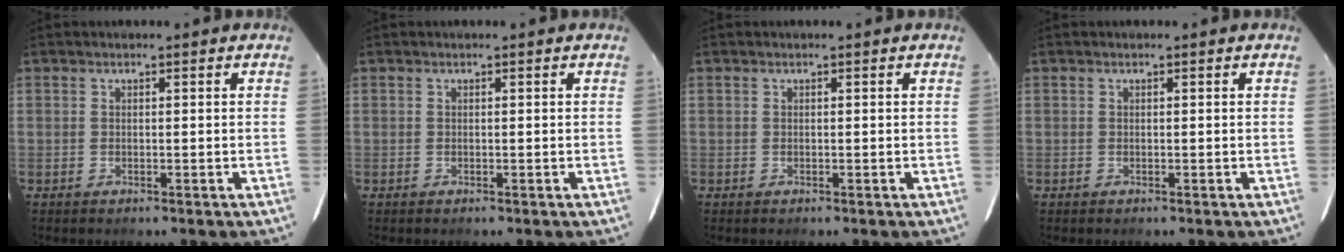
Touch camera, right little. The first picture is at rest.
{"total": 0.0}
{"total": 0.0}
{"total": 0.0}